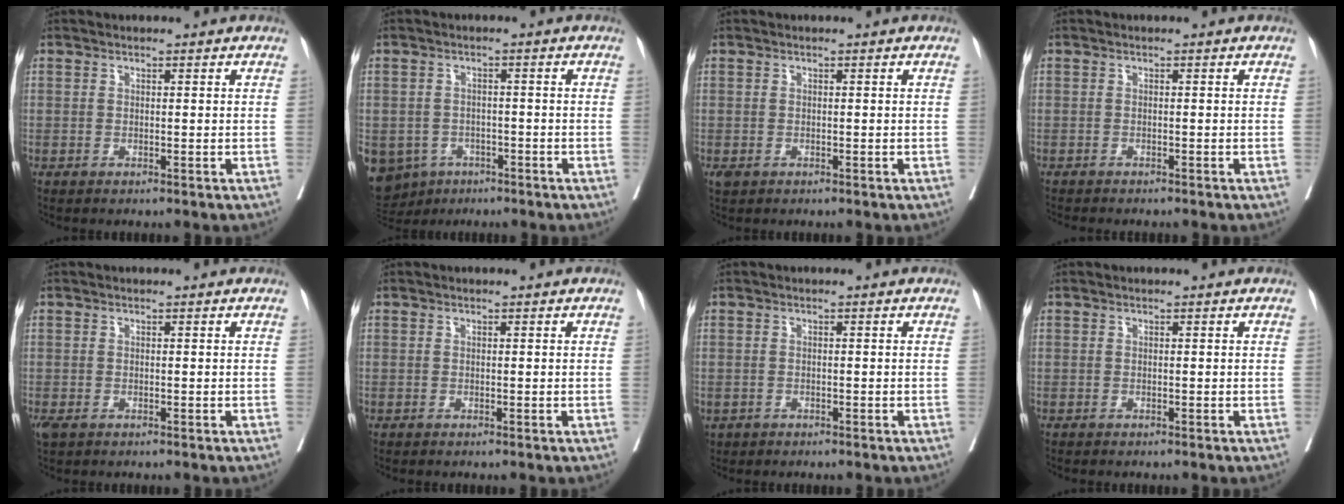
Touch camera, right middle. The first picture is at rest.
{"total": 11.3, "force": [-6.3, 8.8, 3.2], "torque": [-0.095, -0.003, -0.084]}
{"total": 1.0, "force": [-0.4, 0.8, 0.5], "torque": [-0.012, 0.000, -0.001]}
{"total": 4.3, "force": [-3.8, 0.9, 1.7], "torque": [-0.025, -0.007, -0.050]}
{"total": 1.8, "force": [-1.0, 1.1, 1.1], "torque": [-0.027, -0.006, -0.013]}
{"total": 0.0}
{"total": 1.7, "force": [-1.1, 1.2, 0.5], "torque": [-0.014, -0.001, -0.016]}
{"total": 0.0}